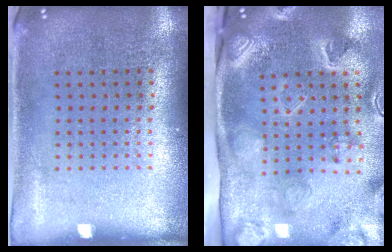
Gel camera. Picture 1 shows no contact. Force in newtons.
{"total": 3.3, "press": 3.2, "slide": 1.0}